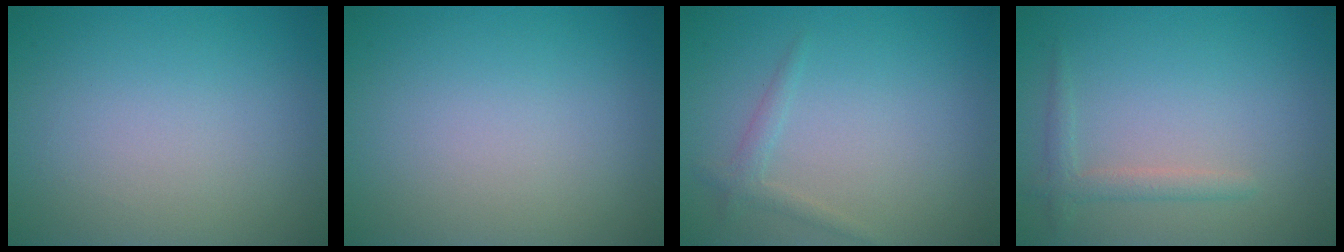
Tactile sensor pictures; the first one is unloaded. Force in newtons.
{"total": 0.0}
{"total": 1.2, "press": 1.2, "slide": 0.1}
{"total": 1.7, "press": 1.6, "slide": 0.1}